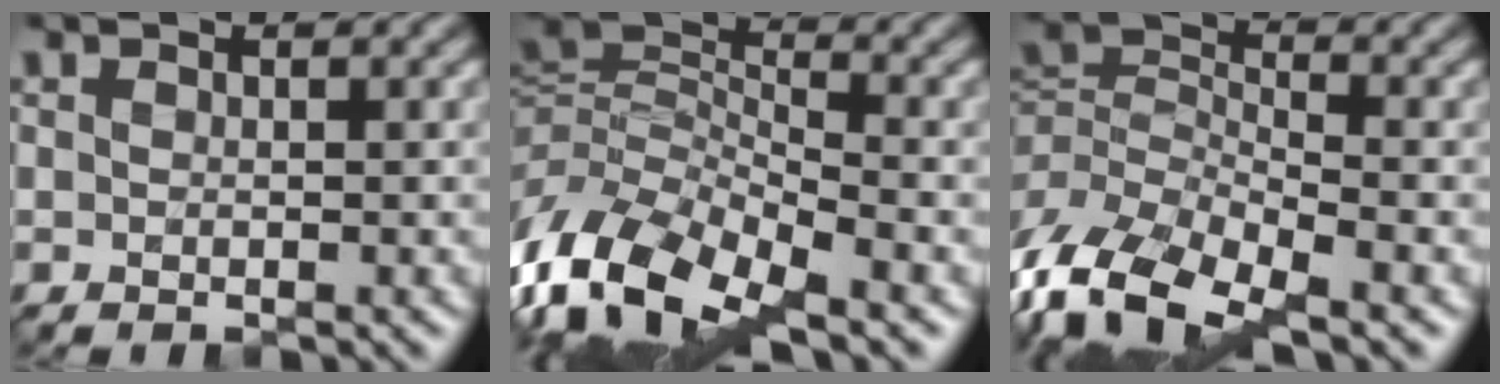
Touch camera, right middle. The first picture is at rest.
{"total": 11.6, "force": [-5.9, 4.9, 8.7], "torque": [-0.181, -0.004, -0.125]}
{"total": 9.3, "force": [-5.3, 4.0, 6.5], "torque": [-0.130, -0.007, -0.113]}